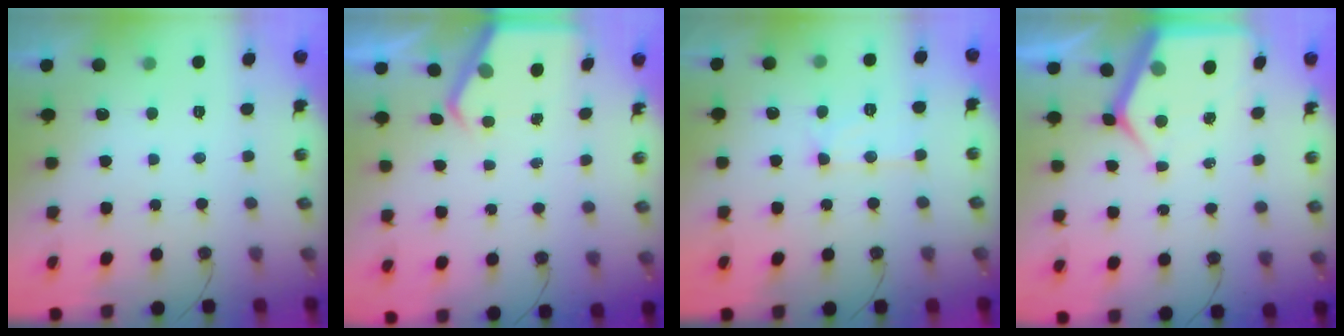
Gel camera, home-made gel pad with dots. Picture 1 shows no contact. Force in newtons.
{"total": 4.4, "press": 4.4, "slide": 0.3}
{"total": 10.5, "press": 10.4, "slide": 0.9}
{"total": 7.4, "press": 7.3, "slide": 0.7}